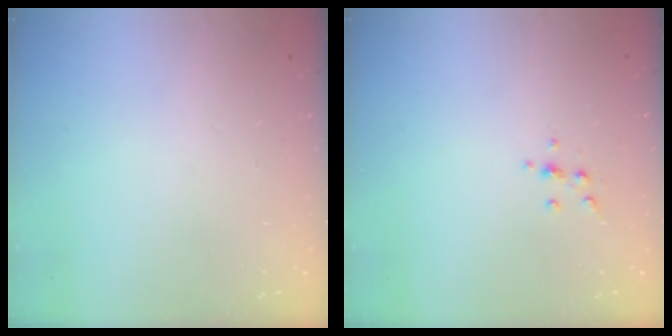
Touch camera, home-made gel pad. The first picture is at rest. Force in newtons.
{"total": 3.6, "press": 3.5, "slide": 0.9}